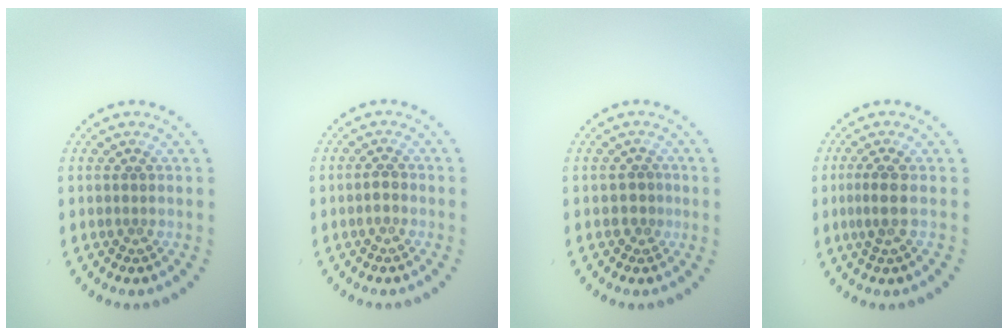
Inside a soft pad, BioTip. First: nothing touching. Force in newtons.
{"total": 0.8, "press": 0.8, "slide": 0.2}
{"total": 1.3, "press": 1.1, "slide": 0.6}
{"total": 2.0, "press": 1.5, "slide": 1.2}